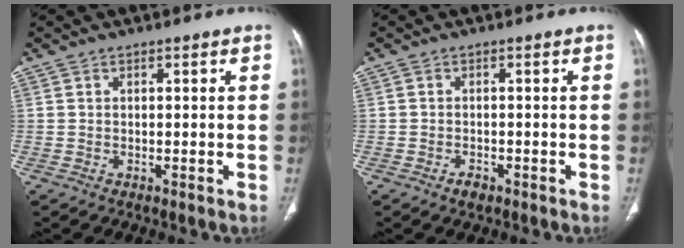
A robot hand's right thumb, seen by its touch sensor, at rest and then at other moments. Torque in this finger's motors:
{"motor_torque": [-0.51, -0.26, -0.17, 0.45, 0.05]}